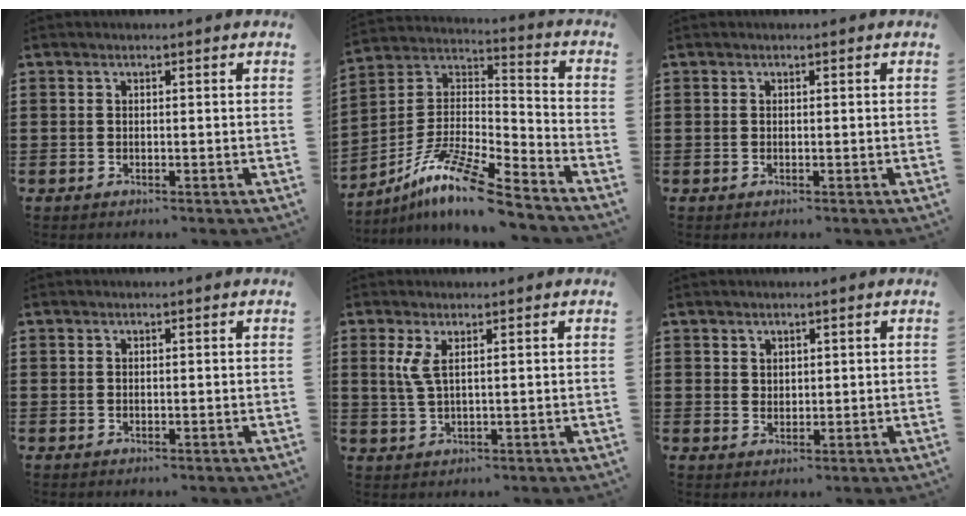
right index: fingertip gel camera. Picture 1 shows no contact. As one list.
[{"total": 11.5, "force": [-9.1, 0.8, 7.0], "torque": [-0.140, 0.003, -0.183]}, {"total": 0.0}, {"total": 0.0}, {"total": 3.1, "force": [1.3, 0.7, 2.8], "torque": [-0.074, -0.004, 0.017]}, {"total": 1.8, "force": [1.4, 1.1, 0.2], "torque": [-0.007, 0.004, 0.027]}]